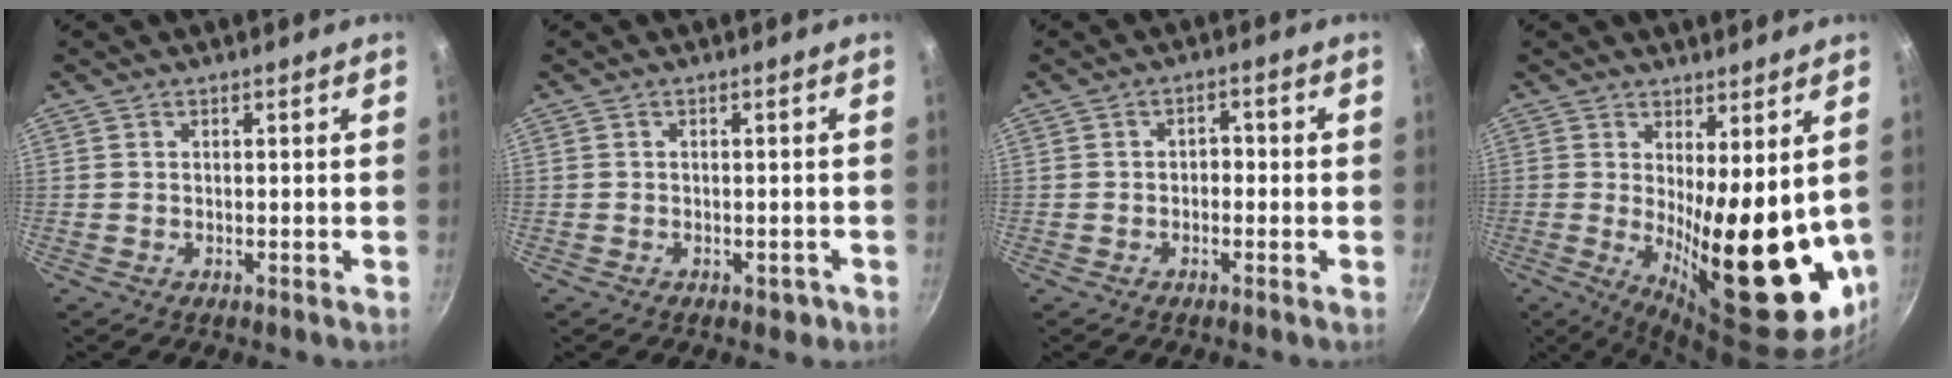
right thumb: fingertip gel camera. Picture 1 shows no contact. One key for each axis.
{"total": 1.6, "fx": -0.9, "fy": 1.1, "fz": 0.8, "tx": -0.001, "ty": 0.007, "tz": -0.009}
{"total": 2.3, "fx": -0.5, "fy": 1.7, "fz": 1.5, "tx": -0.003, "ty": 0.012, "tz": -0.016}
{"total": 20.6, "fx": -1.1, "fy": 7.2, "fz": 19.2, "tx": -0.247, "ty": -0.043, "tz": 0.015}